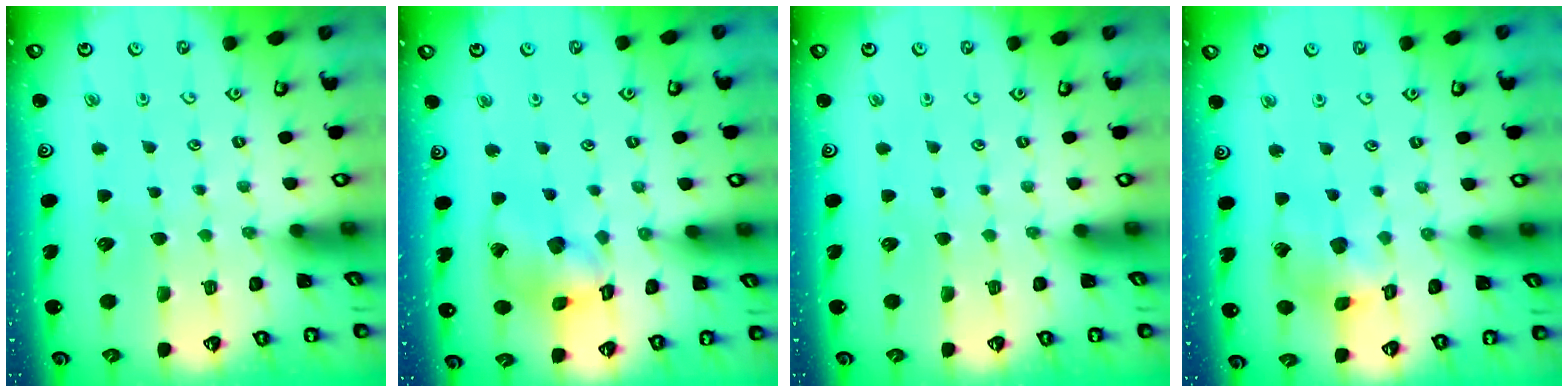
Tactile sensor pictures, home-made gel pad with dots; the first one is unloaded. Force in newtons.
{"total": 12.4, "press": 12.2, "slide": 1.7}
{"total": 0.0}
{"total": 8.2, "press": 8.1, "slide": 1.1}